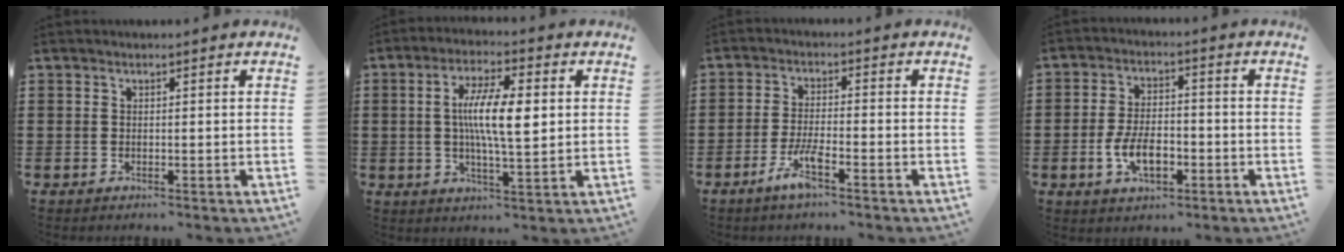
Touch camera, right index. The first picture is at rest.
{"total": 9.1, "force": [1.1, 2.2, 8.8], "torque": [-0.166, 0.004, 0.019]}
{"total": 5.0, "force": [-3.0, 0.6, 3.9], "torque": [-0.091, -0.010, -0.059]}
{"total": 6.7, "force": [-2.3, 3.3, 5.4], "torque": [-0.119, -0.001, -0.046]}